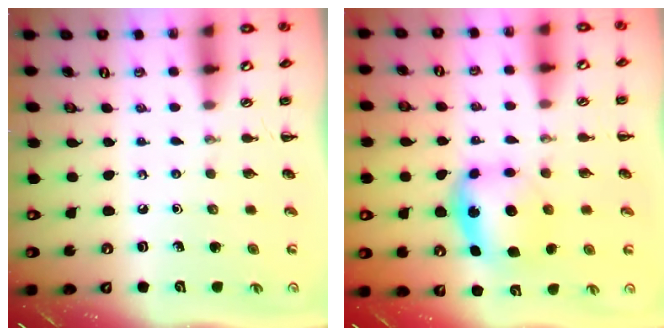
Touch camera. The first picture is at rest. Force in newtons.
{"total": 6.0, "press": 6.0, "slide": 0.6}